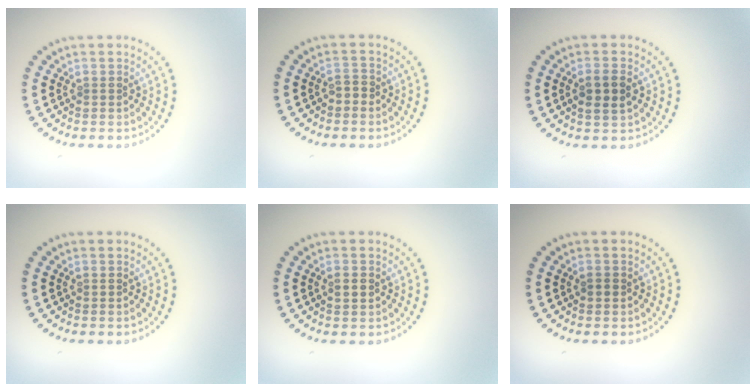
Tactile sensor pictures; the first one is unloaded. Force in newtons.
{"total": 1.0, "press": 0.8, "slide": 0.6}
{"total": 2.4, "press": 2.3, "slide": 0.7}
{"total": 0.0}
{"total": 0.9, "press": 0.9, "slide": 0.0}
{"total": 0.7, "press": 0.7, "slide": 0.2}